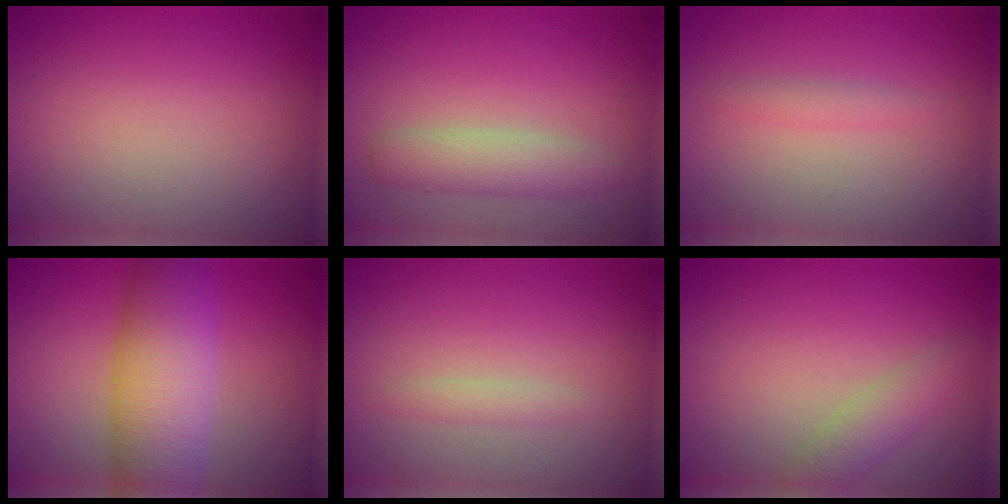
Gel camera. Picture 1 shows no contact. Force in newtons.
{"total": 2.9, "press": 2.9, "slide": 0.1}
{"total": 1.0, "press": 1.0, "slide": 0.0}
{"total": 8.5, "press": 8.5, "slide": 0.0}
{"total": 1.0, "press": 1.0, "slide": 0.0}
{"total": 2.3, "press": 2.3, "slide": 0.0}